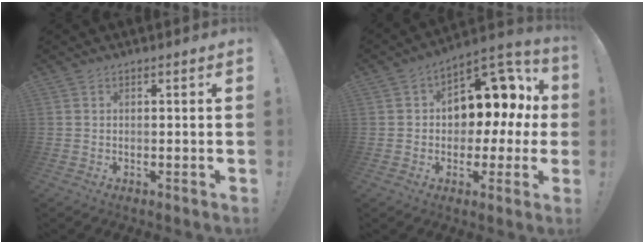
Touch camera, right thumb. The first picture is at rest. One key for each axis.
{"total": 10.9, "fx": 3.0, "fy": 7.6, "fz": 7.3, "tx": -0.092, "ty": -0.029, "tz": 0.052}